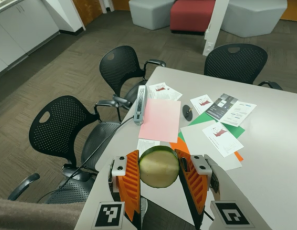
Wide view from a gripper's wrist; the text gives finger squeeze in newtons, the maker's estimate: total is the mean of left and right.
{"total": 12.0, "left": 12.1, "right": 12.0}